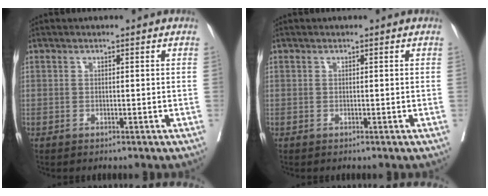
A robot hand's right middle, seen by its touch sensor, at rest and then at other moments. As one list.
[{"total": 0.0}]